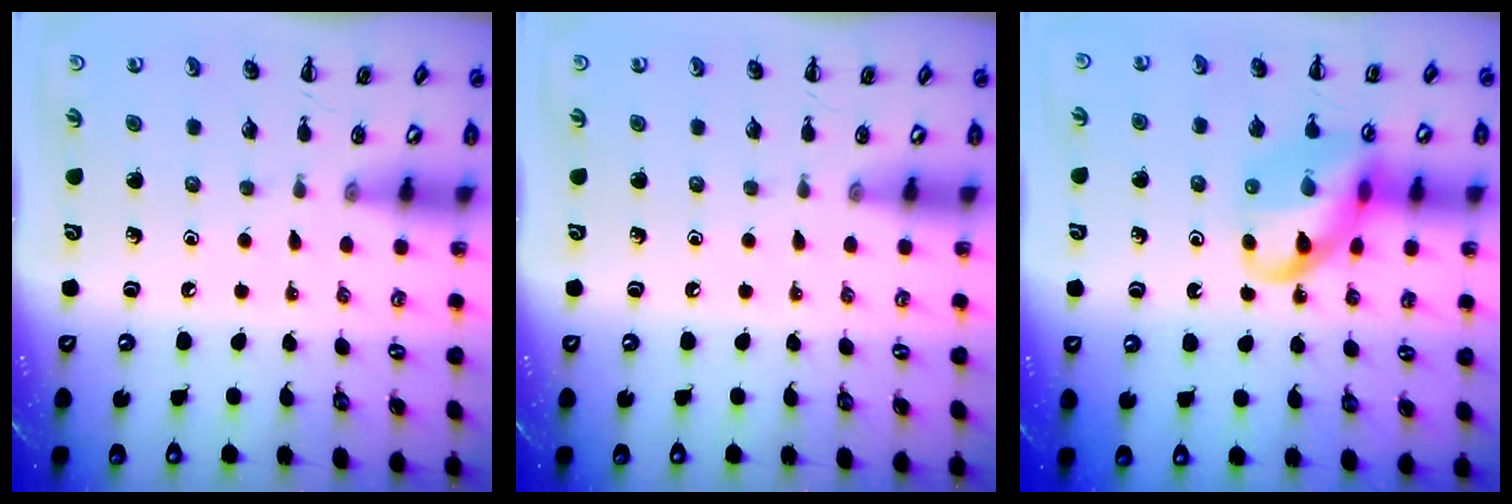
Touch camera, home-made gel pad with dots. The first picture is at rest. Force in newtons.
{"total": 0.0}
{"total": 13.5, "press": 13.4, "slide": 1.8}